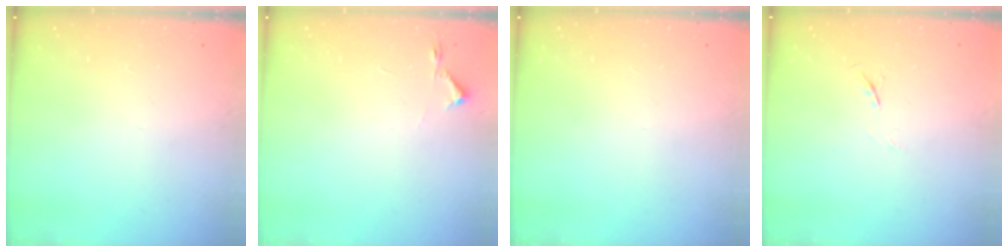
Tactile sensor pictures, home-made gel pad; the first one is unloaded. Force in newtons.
{"total": 2.7, "press": 2.6, "slide": 0.4}
{"total": 0.0}
{"total": 4.0, "press": 4.0, "slide": 0.6}